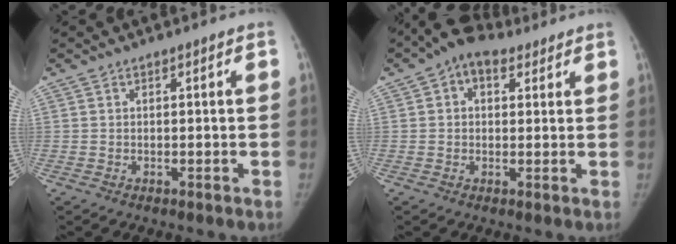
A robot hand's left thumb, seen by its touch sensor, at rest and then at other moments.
{"total": 7.2, "force": [4.2, 4.7, 3.5], "torque": [-0.034, 0.002, 0.067]}